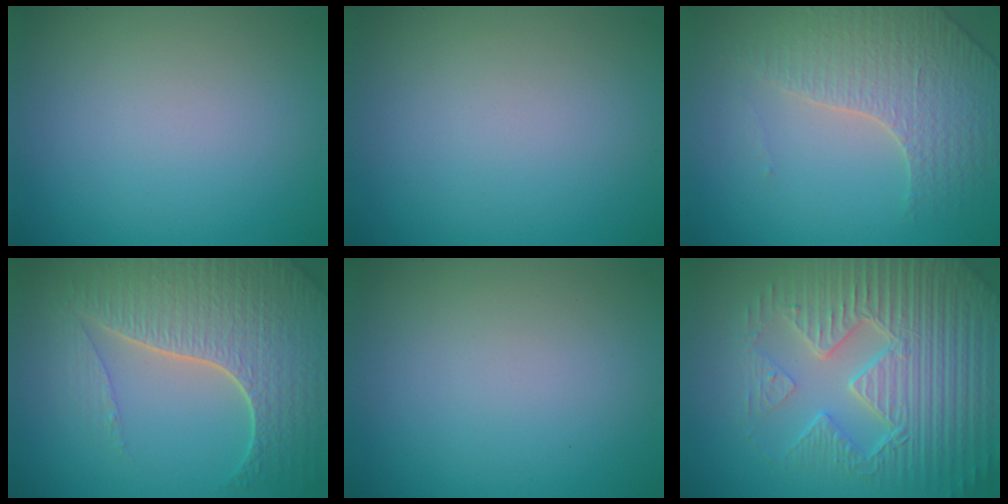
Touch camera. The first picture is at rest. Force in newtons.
{"total": 0.0}
{"total": 3.7, "press": 3.6, "slide": 1.0}
{"total": 7.6, "press": 5.6, "slide": 5.1}
{"total": 0.0}
{"total": 8.3, "press": 6.4, "slide": 5.2}